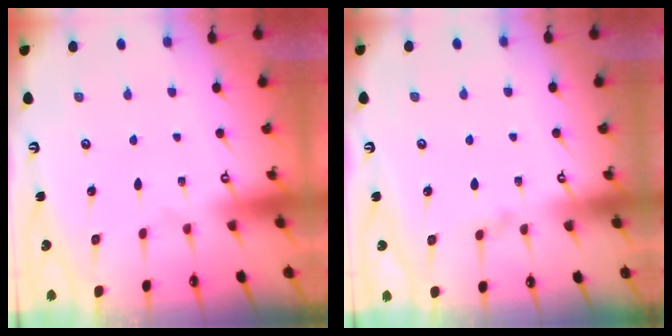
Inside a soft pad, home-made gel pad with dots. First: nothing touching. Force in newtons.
{"total": 0.0}